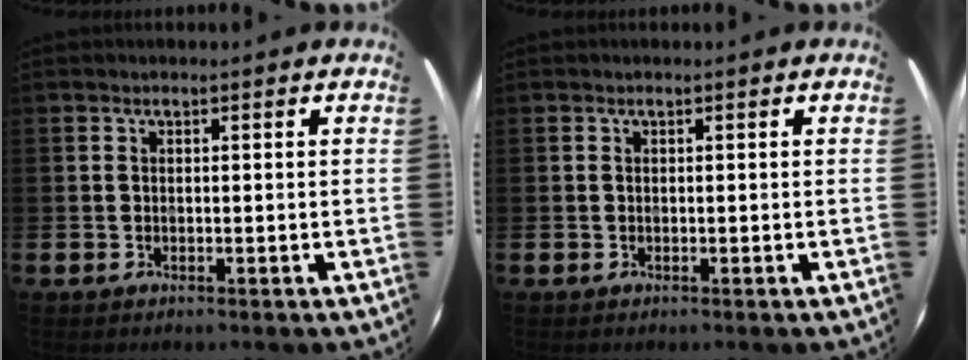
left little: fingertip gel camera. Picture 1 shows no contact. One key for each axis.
{"total": 0.0}